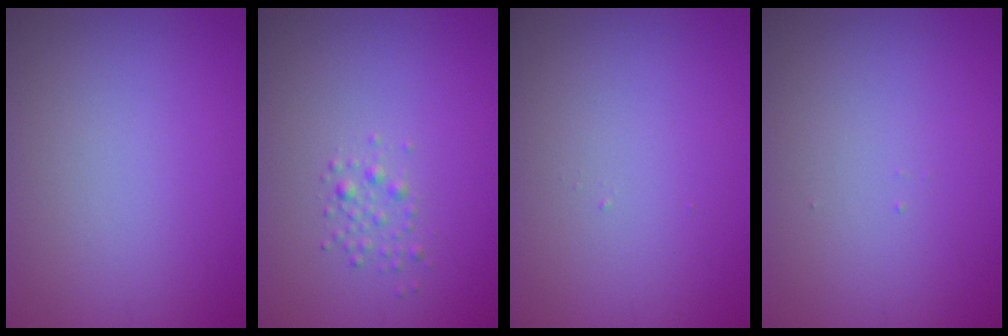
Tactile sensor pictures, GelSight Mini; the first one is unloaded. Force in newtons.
{"total": 1.2, "press": 1.2, "slide": 0.0}
{"total": 0.0}
{"total": 0.0}